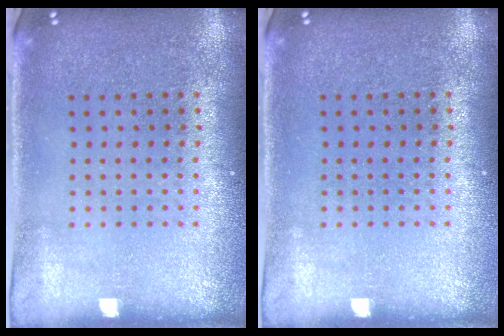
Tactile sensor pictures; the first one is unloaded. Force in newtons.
{"total": 0.0}